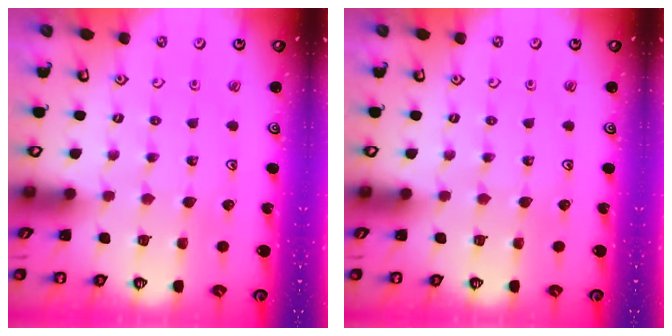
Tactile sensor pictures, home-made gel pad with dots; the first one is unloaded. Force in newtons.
{"total": 0.0}